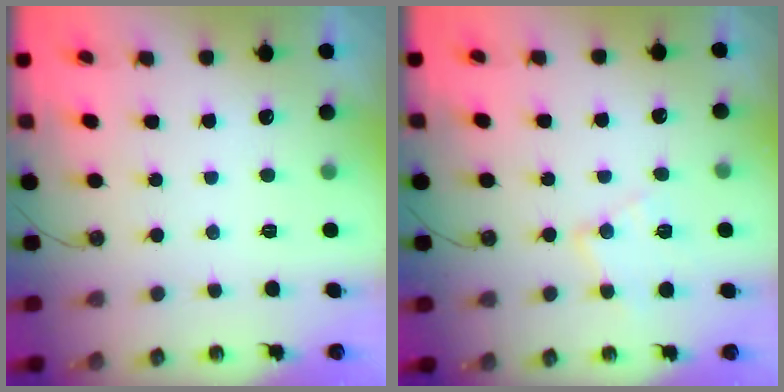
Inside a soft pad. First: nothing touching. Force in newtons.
{"total": 8.6, "press": 8.6, "slide": 0.4}